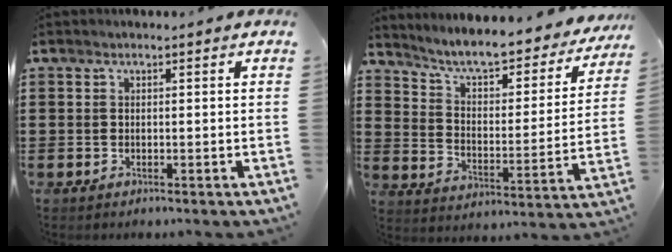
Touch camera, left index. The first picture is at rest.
{"total": 6.4, "force": [5.9, 0.6, 2.5], "torque": [-0.076, -0.047, 0.095]}